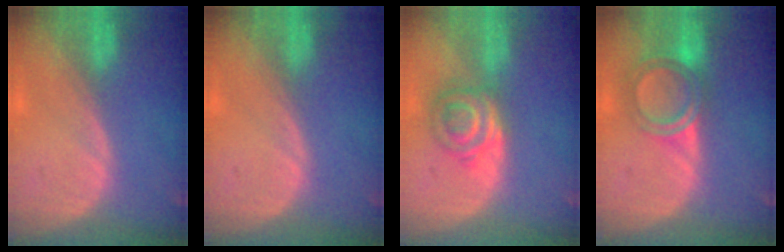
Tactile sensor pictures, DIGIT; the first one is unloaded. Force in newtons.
{"total": 0.0}
{"total": 5.9, "press": 5.5, "slide": 2.2}
{"total": 6.0, "press": 5.3, "slide": 2.8}